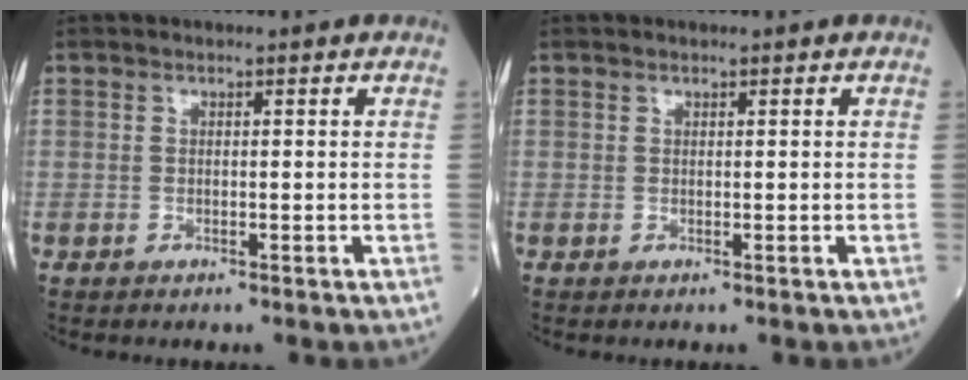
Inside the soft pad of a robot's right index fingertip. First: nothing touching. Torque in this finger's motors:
{"motor_torque": [-0.03, 0.04, -0.04, -0.01]}